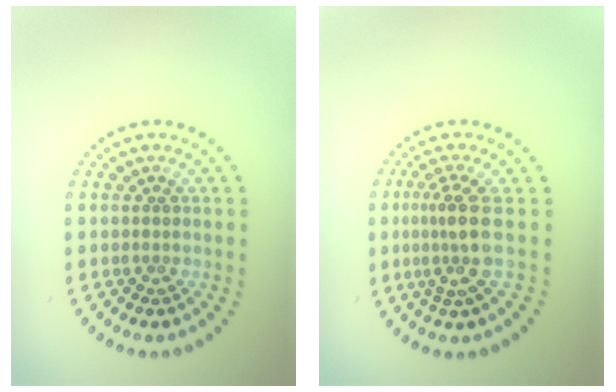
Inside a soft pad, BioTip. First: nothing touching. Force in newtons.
{"total": 3.2, "press": 2.3, "slide": 2.2}